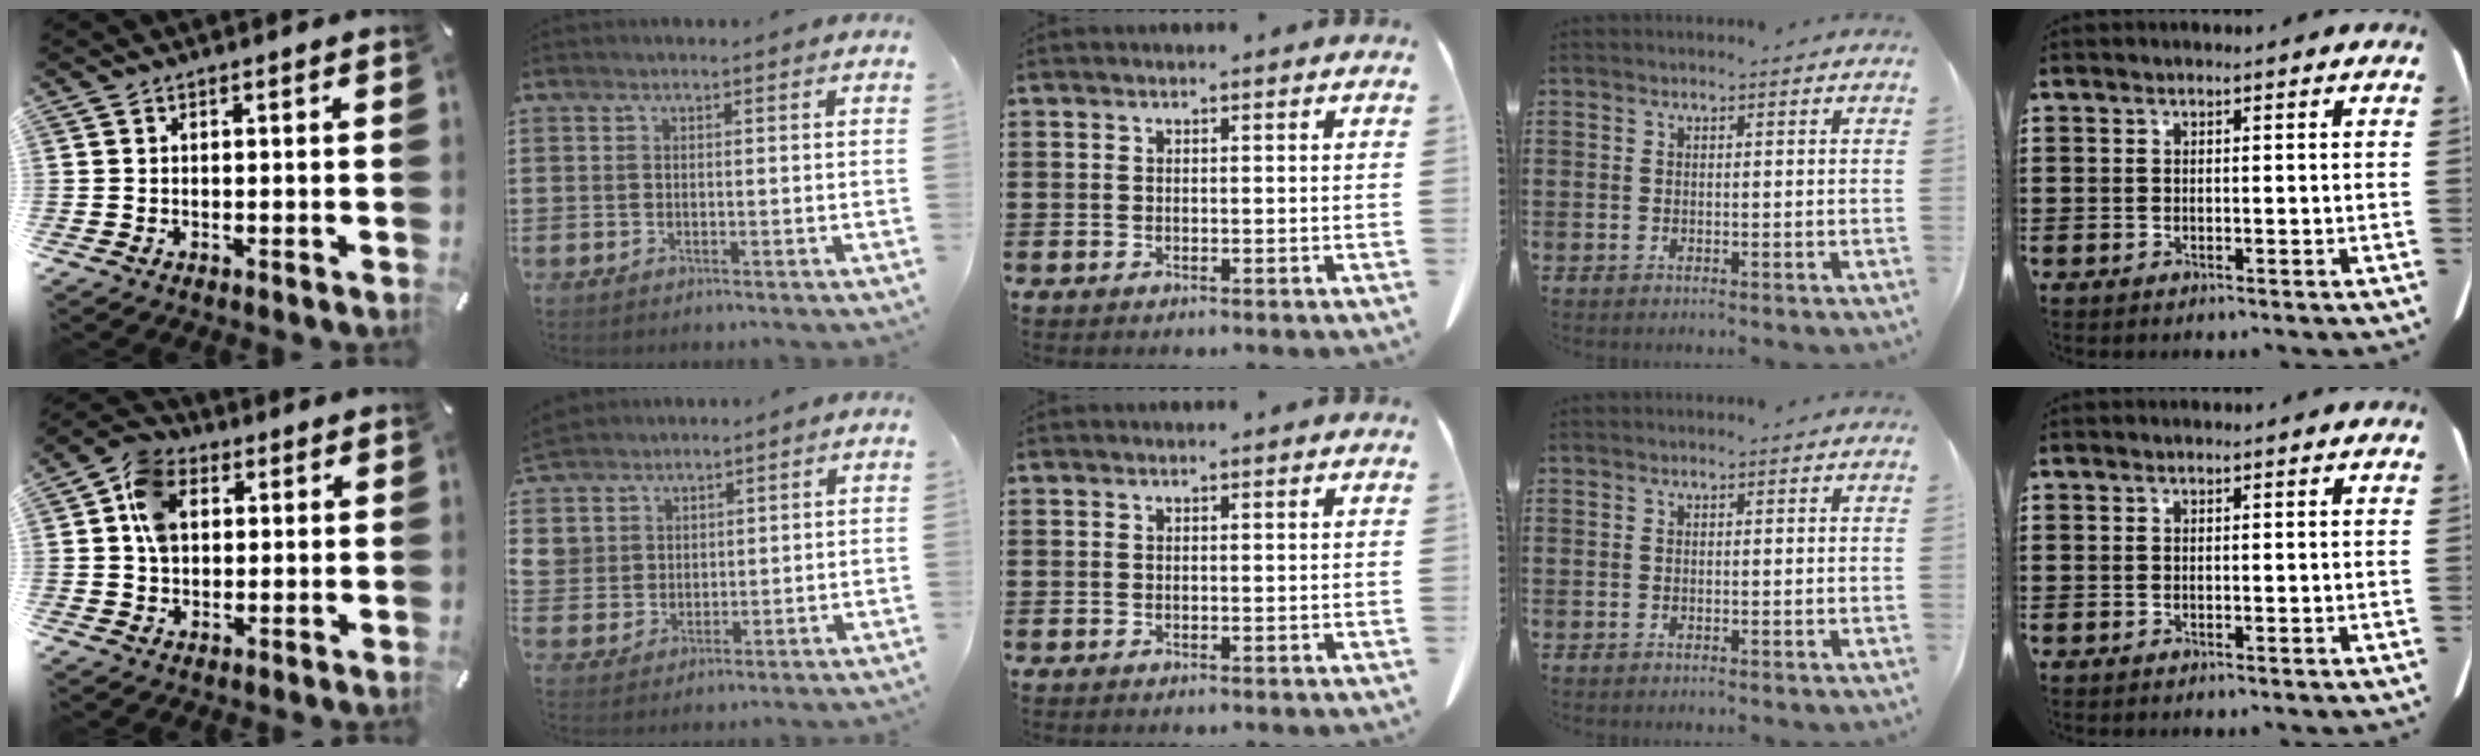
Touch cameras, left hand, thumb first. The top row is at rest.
{"thumb": {"total": 9.0, "force": [1.9, 7.2, 5.2], "torque": [-0.099, 0.014, 0.038]}, "index": {"total": 4.9, "force": [3.4, 3.6, -0.2], "torque": [-0.023, -0.001, 0.065]}}